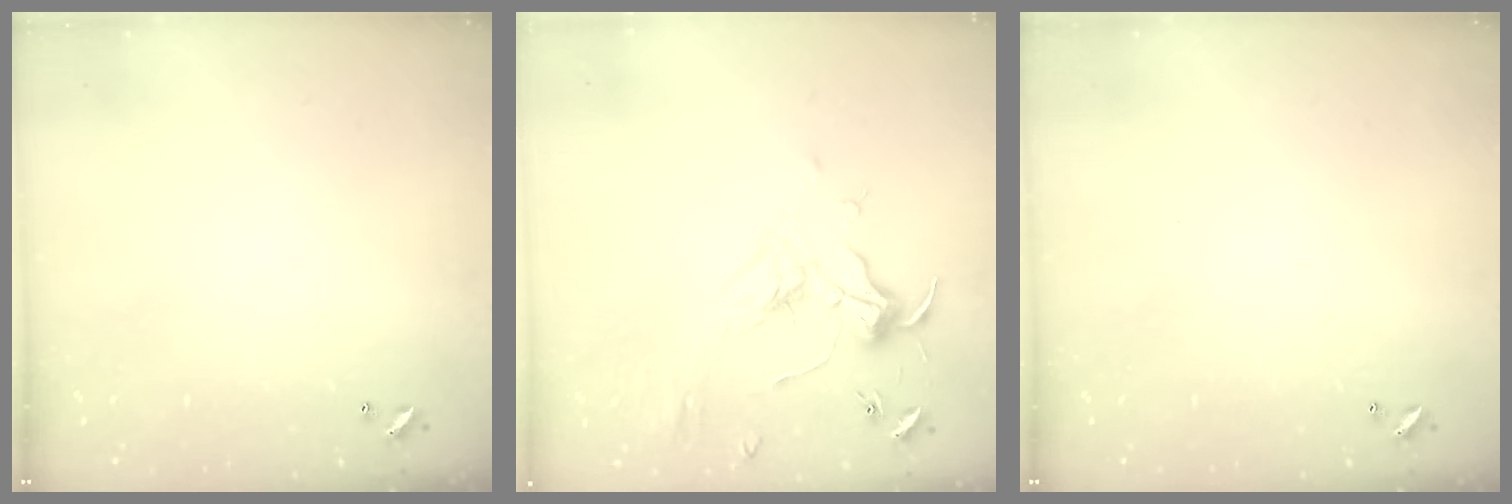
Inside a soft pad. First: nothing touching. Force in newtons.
{"total": 2.0, "press": 1.9, "slide": 0.6}
{"total": 0.0}